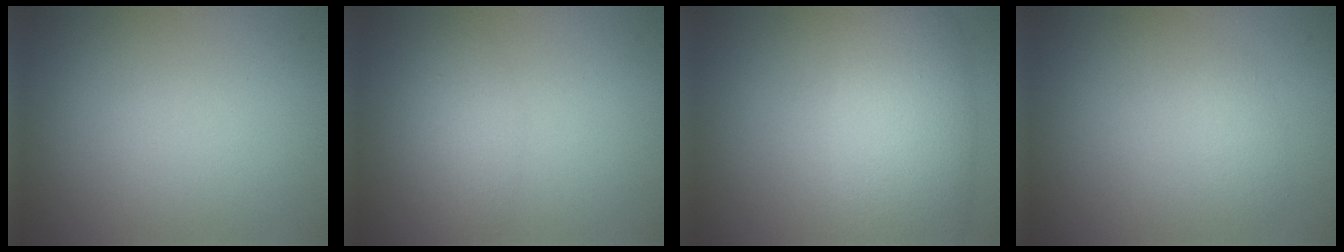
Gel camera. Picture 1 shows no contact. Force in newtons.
{"total": 2.0, "press": 2.0, "slide": 0.1}
{"total": 6.7, "press": 6.6, "slide": 0.3}
{"total": 0.9, "press": 0.9, "slide": 0.0}